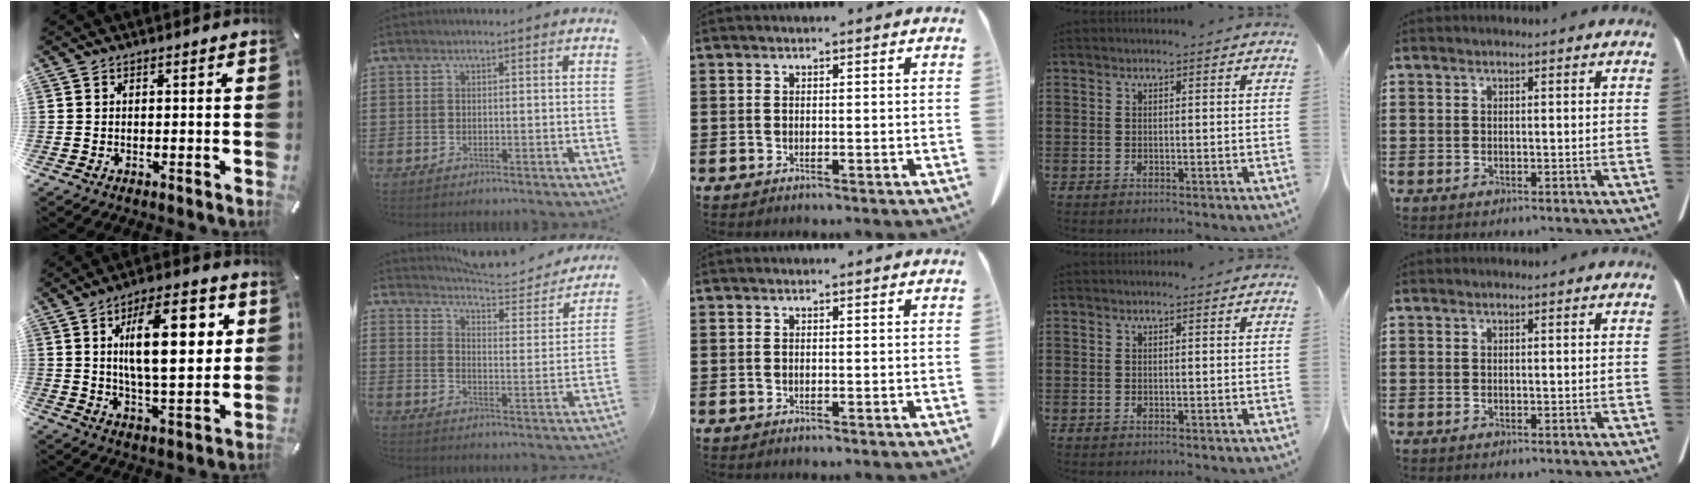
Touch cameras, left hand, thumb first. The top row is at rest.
{"thumb": {"total": 18.9, "force": [5.4, 8.0, 16.3], "torque": [-0.266, 0.001, 0.078]}, "index": {"total": 4.9, "force": [4.7, 0.4, 1.2], "torque": [-0.034, -0.039, 0.074]}}